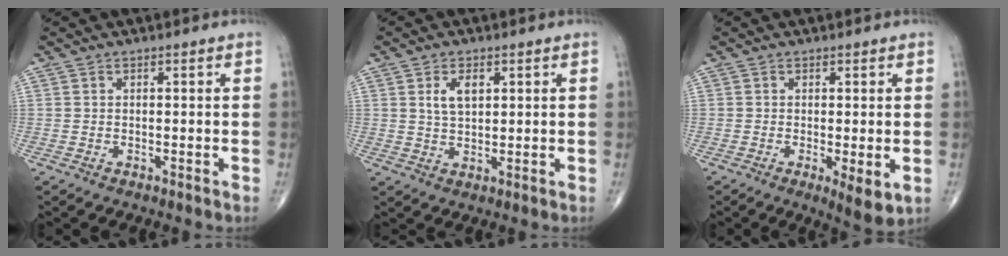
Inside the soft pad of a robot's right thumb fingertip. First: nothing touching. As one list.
[{"total": 4.5, "force": [1.6, 2.5, 3.4], "torque": [-0.056, -0.006, 0.032]}, {"total": 4.8, "force": [-1.0, 1.3, 4.5], "torque": [-0.069, -0.016, -0.016]}]